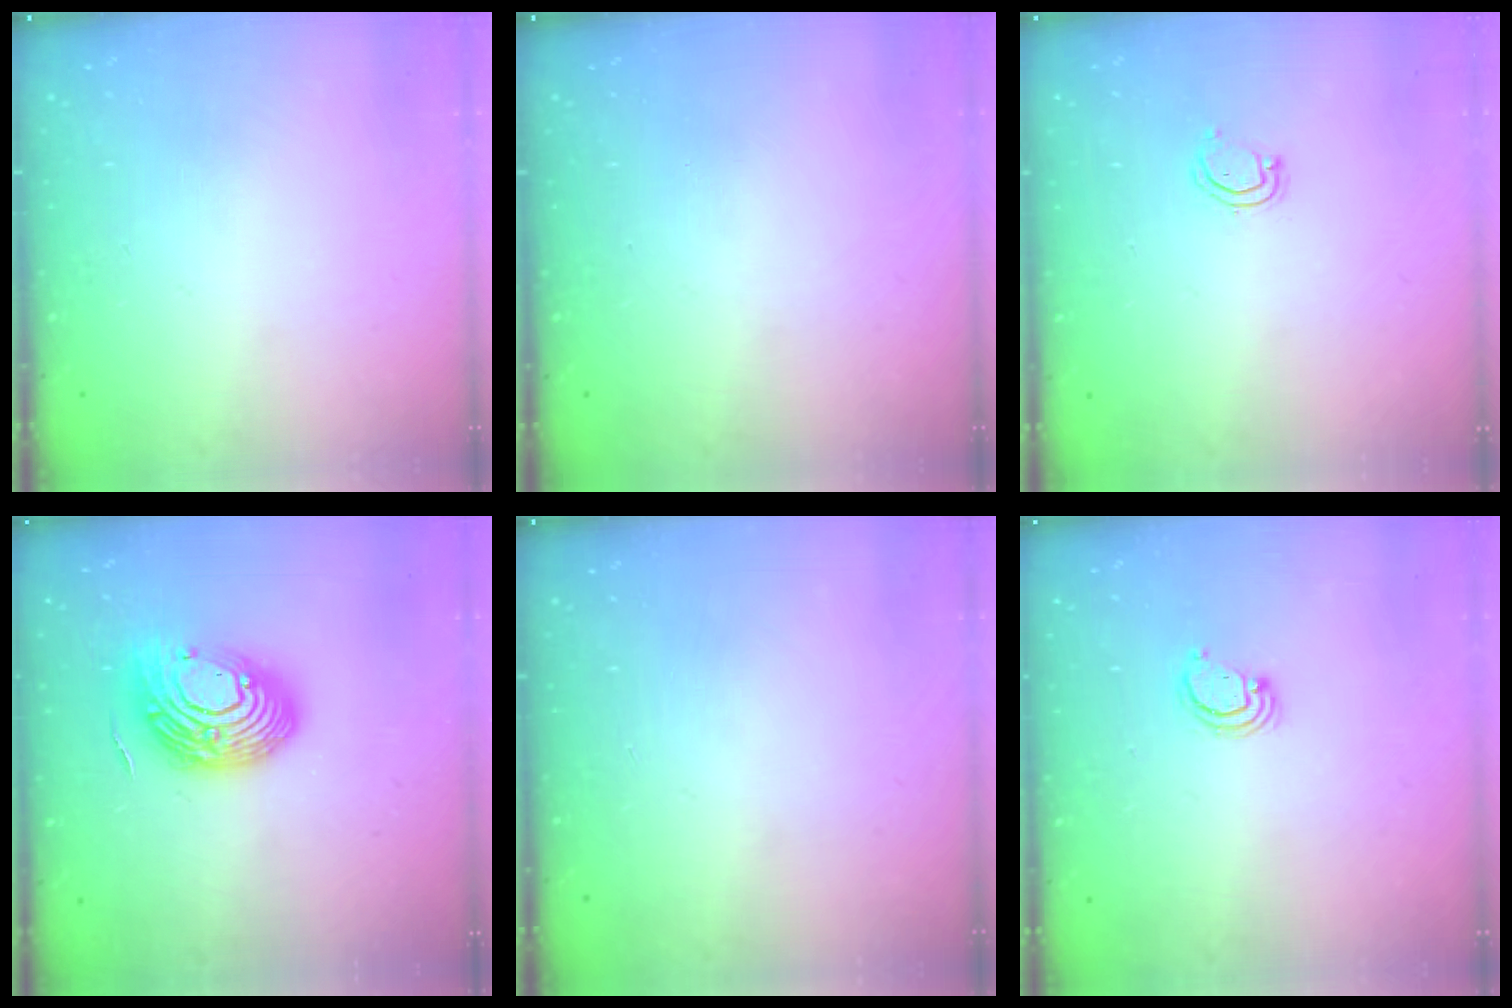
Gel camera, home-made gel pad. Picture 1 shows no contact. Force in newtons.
{"total": 0.0}
{"total": 3.5, "press": 3.5, "slide": 0.3}
{"total": 16.1, "press": 16.0, "slide": 1.3}
{"total": 0.0}
{"total": 2.3, "press": 2.3, "slide": 0.2}